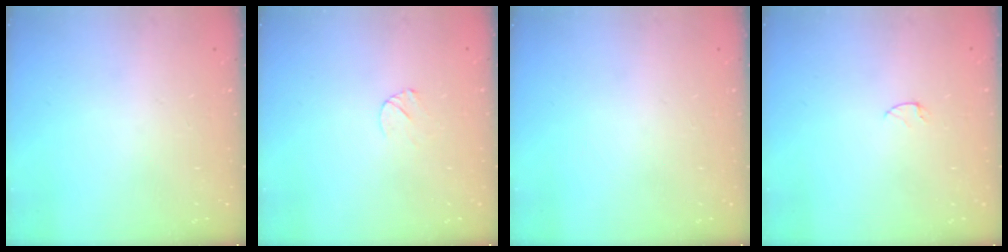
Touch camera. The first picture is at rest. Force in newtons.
{"total": 4.2, "press": 4.2, "slide": 0.4}
{"total": 0.0}
{"total": 2.9, "press": 2.9, "slide": 0.3}